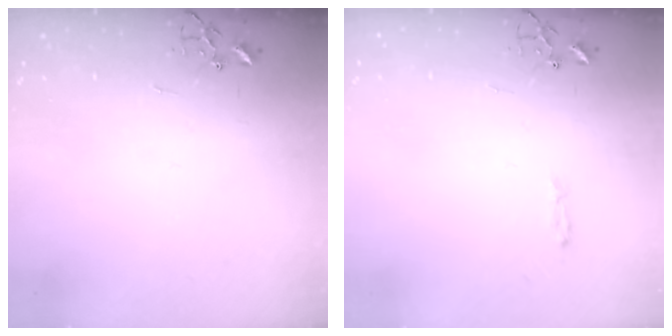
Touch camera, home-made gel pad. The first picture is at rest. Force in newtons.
{"total": 3.4, "press": 3.4, "slide": 0.4}